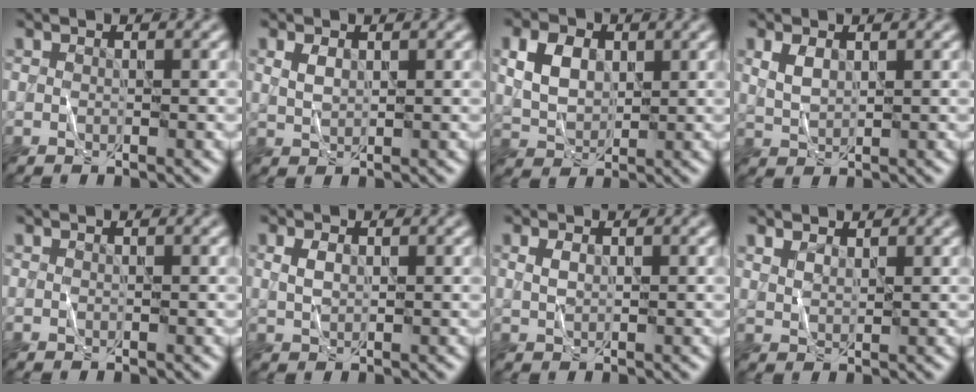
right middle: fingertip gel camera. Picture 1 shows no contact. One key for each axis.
{"total": 1.5, "fx": 0.6, "fy": 0.9, "fz": 1.0, "tx": -0.025, "ty": 0.001, "tz": 0.016}
{"total": 4.3, "fx": 1.3, "fy": 3.0, "fz": 2.7, "tx": -0.059, "ty": 0.005, "tz": 0.024}
{"total": 2.0, "fx": 0.9, "fy": 1.1, "fz": 1.4, "tx": -0.036, "ty": 0.001, "tz": 0.024}
{"total": 0.0}
{"total": 1.5, "fx": 0.4, "fy": 1.0, "fz": 1.1, "tx": -0.026, "ty": 0.002, "tz": 0.011}
{"total": 1.1, "fx": 0.4, "fy": 0.7, "fz": 0.8, "tx": -0.021, "ty": 0.001, "tz": 0.010}
{"total": 1.4, "fx": 1.1, "fy": 0.6, "fz": 0.6, "tx": -0.017, "ty": -0.001, "tz": 0.026}